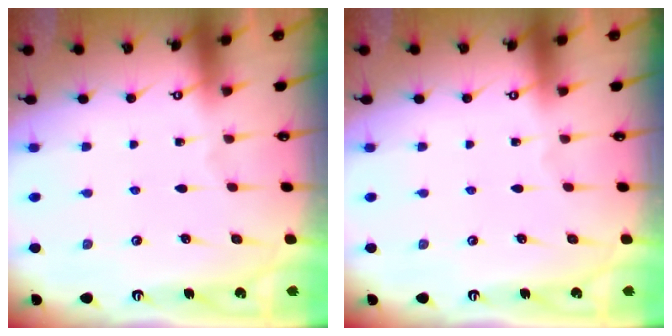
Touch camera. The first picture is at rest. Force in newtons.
{"total": 0.0}